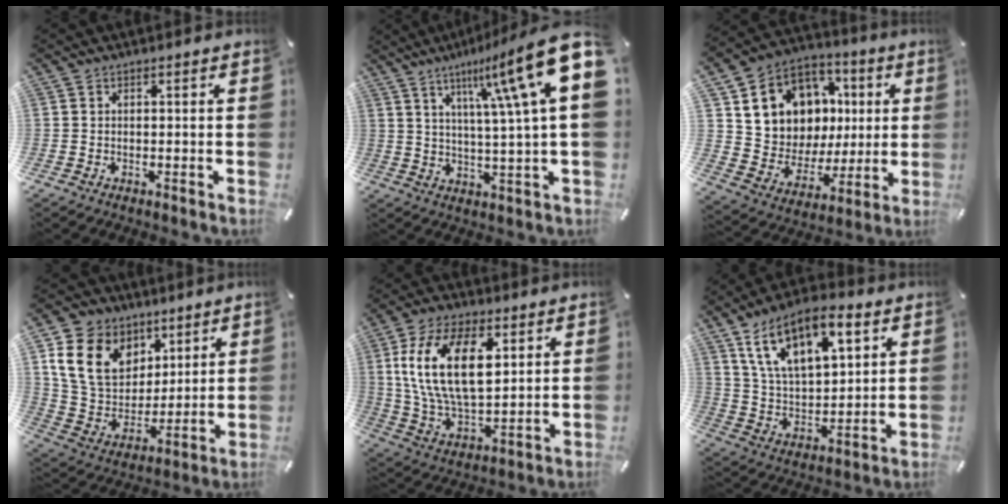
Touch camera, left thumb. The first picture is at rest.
{"total": 17.7, "force": [7.8, 1.9, 15.8], "torque": [-0.256, -0.035, 0.110]}
{"total": 13.3, "force": [3.9, 12.1, 4.0], "torque": [-0.065, -0.031, 0.088]}
{"total": 17.0, "force": [6.9, 13.4, 7.8], "torque": [-0.157, -0.022, 0.137]}
{"total": 18.7, "force": [5.8, 10.3, 14.5], "torque": [-0.323, -0.004, 0.097]}
{"total": 15.7, "force": [9.4, 8.2, 9.5], "torque": [-0.187, -0.031, 0.167]}